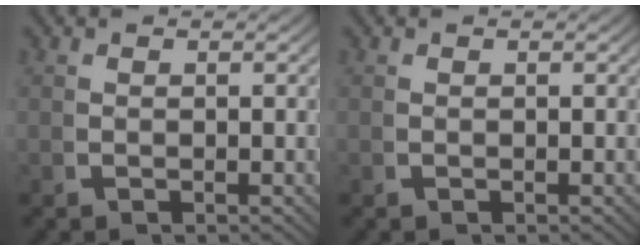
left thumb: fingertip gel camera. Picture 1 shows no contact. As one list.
[{"total": 0.0}]